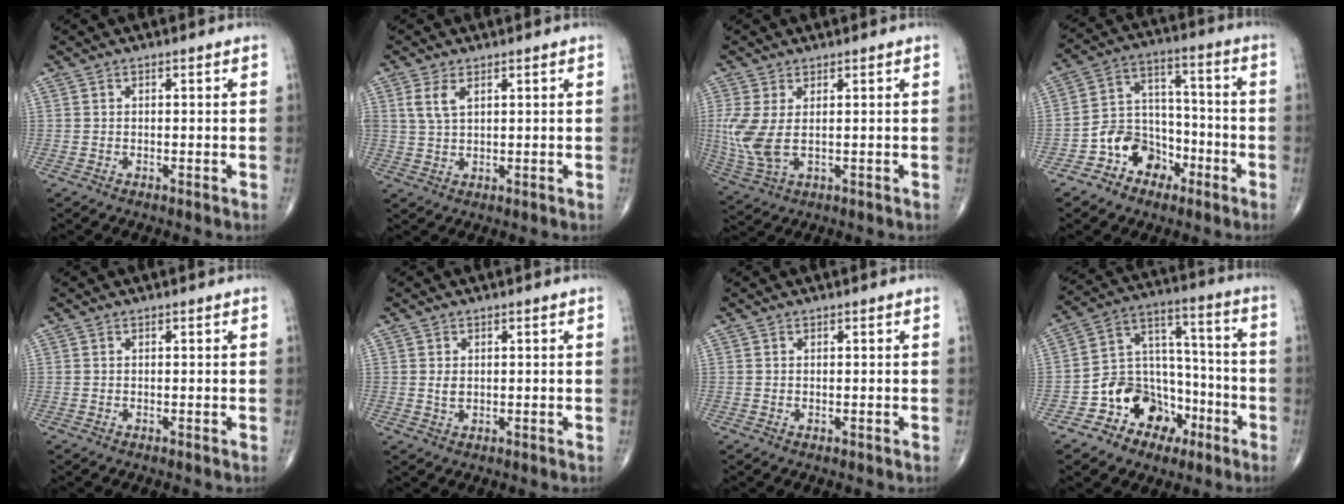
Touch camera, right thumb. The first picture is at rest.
{"total": 4.0, "force": [1.8, 2.0, 3.0], "torque": [-0.064, 0.000, 0.040]}
{"total": 8.1, "force": [0.5, 4.1, 7.0], "torque": [-0.182, -0.007, 0.023]}
{"total": 10.8, "force": [-5.8, 8.3, 4.0], "torque": [-0.029, 0.073, -0.103]}
{"total": 0.0}
{"total": 1.8, "force": [0.3, 1.3, 1.2], "torque": [-0.018, -0.003, 0.008]}
{"total": 0.0}
{"total": 15.0, "force": [-7.1, 11.4, 6.7], "torque": [-0.055, 0.085, -0.116]}